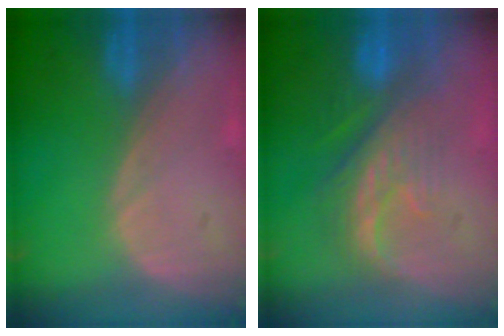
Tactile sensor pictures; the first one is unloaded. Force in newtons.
{"total": 8.2, "press": 7.4, "slide": 3.4}